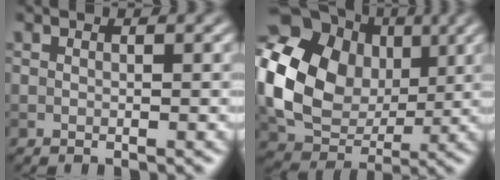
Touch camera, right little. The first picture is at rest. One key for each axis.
{"total": 13.4, "fx": 1.8, "fy": 10.5, "fz": 8.1, "tx": -0.183, "ty": 0.012, "tz": 0.017}